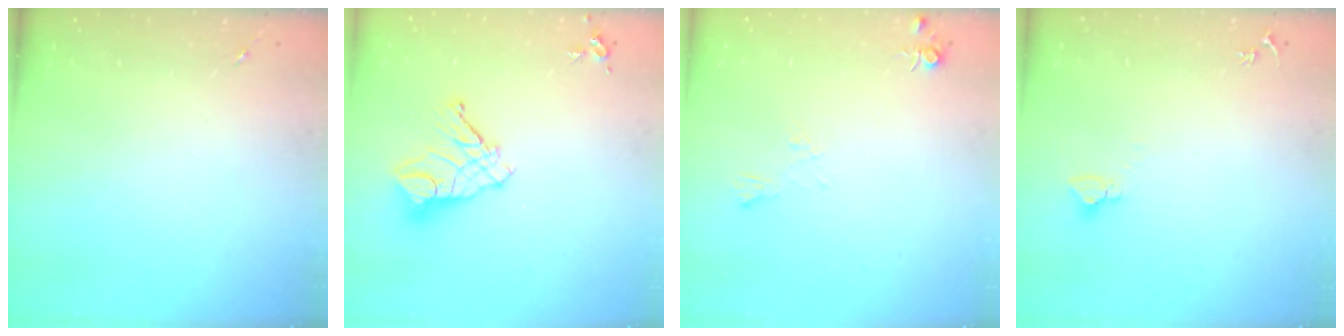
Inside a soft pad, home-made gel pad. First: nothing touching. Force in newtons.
{"total": 12.0, "press": 11.9, "slide": 1.1}
{"total": 5.2, "press": 5.2, "slide": 0.7}
{"total": 2.9, "press": 2.9, "slide": 0.1}